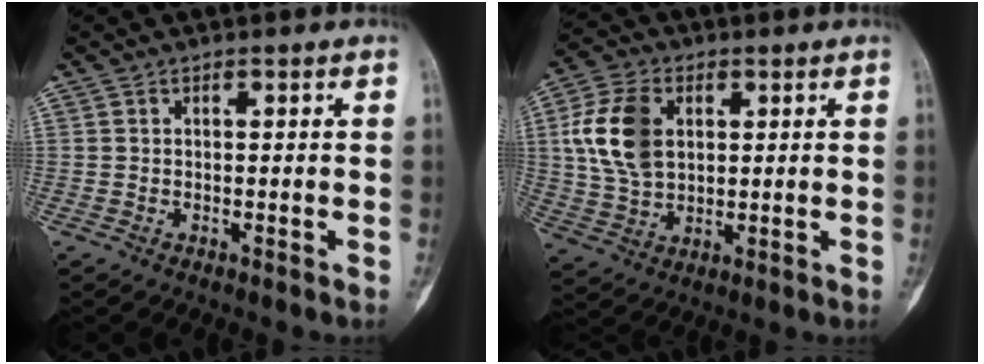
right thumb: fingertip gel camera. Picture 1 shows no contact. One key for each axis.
{"total": 12.4, "fx": 2.7, "fy": 8.3, "fz": 8.8, "tx": -0.163, "ty": 0.002, "tz": 0.054}